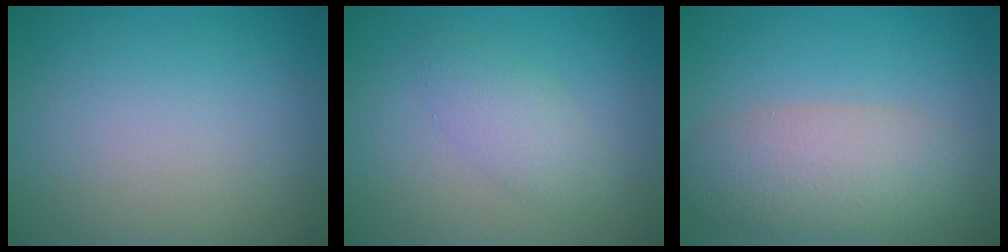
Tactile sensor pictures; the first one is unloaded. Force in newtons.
{"total": 2.5, "press": 2.5, "slide": 0.1}
{"total": 6.1, "press": 6.1, "slide": 0.4}